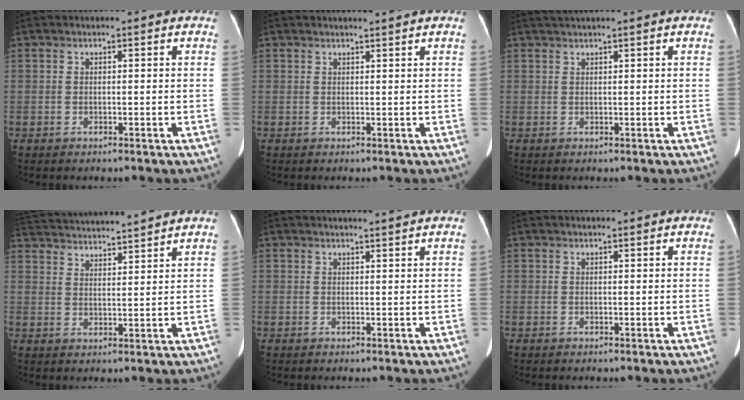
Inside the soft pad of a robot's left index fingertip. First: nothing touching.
{"total": 2.1, "force": [1.8, -0.6, 0.7], "torque": [-0.010, 0.002, 0.028]}
{"total": 1.8, "force": [1.5, -0.6, 0.9], "torque": [-0.019, 0.015, 0.032]}
{"total": 14.3, "force": [13.4, 0.1, 4.9], "torque": [-0.111, 0.022, 0.211]}
{"total": 2.7, "force": [2.4, -0.8, 0.8], "torque": [-0.012, 0.000, 0.034]}
{"total": 2.3, "force": [2.1, 0.2, 0.8], "torque": [-0.012, 0.018, 0.026]}